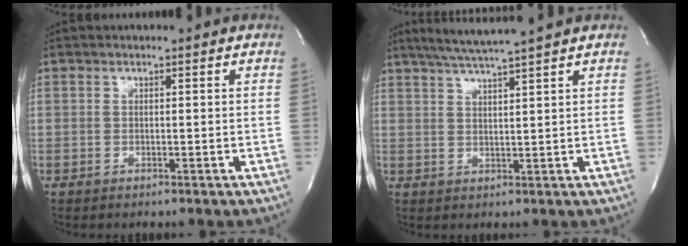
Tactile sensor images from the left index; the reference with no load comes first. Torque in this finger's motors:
{"motor_torque": [-0.01, -0.16, -0.15, 0.00]}